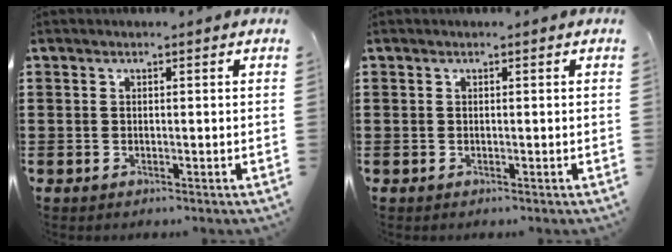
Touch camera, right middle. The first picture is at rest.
{"total": 0.0}